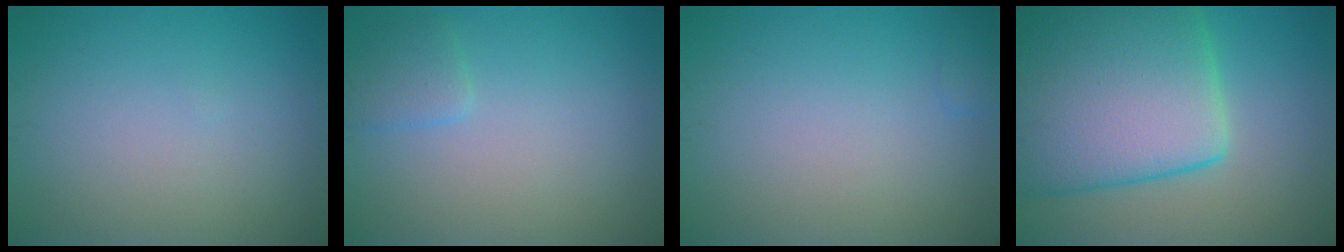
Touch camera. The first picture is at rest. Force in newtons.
{"total": 1.5, "press": 1.5, "slide": 0.2}
{"total": 0.7, "press": 0.7, "slide": 0.0}
{"total": 14.0, "press": 14.0, "slide": 0.9}